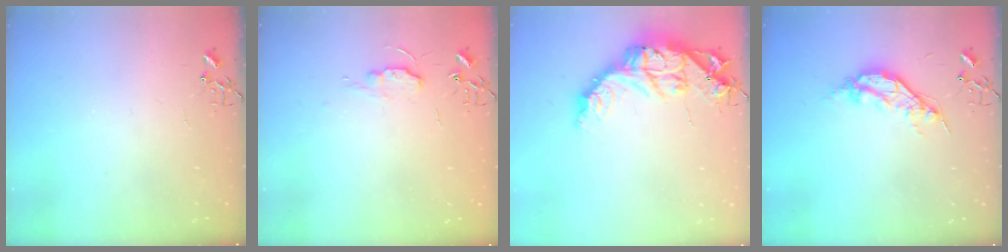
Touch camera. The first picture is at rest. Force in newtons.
{"total": 7.0, "press": 7.0, "slide": 0.8}
{"total": 15.6, "press": 15.5, "slide": 1.3}
{"total": 10.0, "press": 10.0, "slide": 0.8}